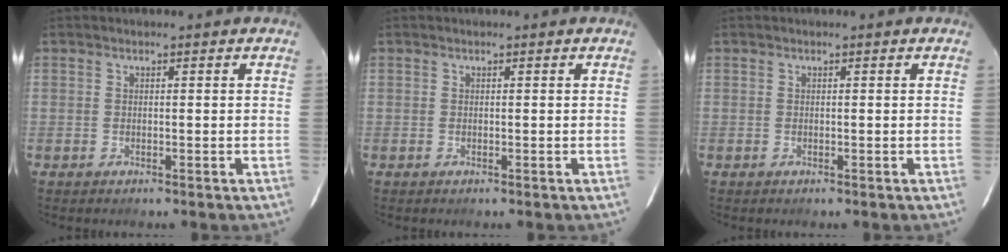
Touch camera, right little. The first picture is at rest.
{"total": 0.0}
{"total": 0.0}